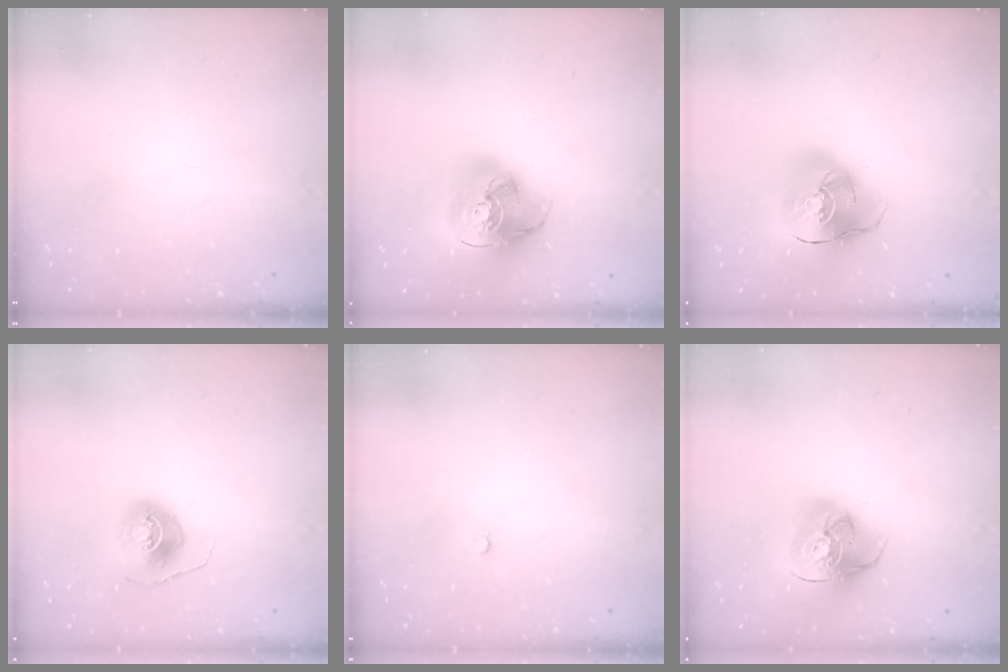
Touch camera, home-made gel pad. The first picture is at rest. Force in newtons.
{"total": 19.0, "press": 18.8, "slide": 2.5}
{"total": 16.8, "press": 16.6, "slide": 2.8}
{"total": 7.3, "press": 7.3, "slide": 0.1}
{"total": 2.0, "press": 2.0, "slide": 0.2}
{"total": 16.4, "press": 16.3, "slide": 1.9}